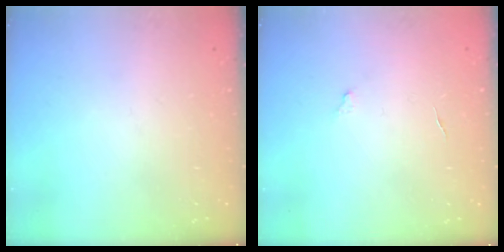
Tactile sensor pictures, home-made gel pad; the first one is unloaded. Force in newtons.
{"total": 2.8, "press": 2.8, "slide": 0.2}